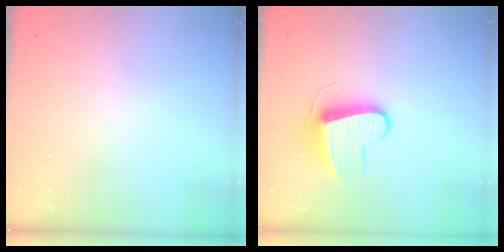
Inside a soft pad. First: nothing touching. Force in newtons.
{"total": 9.8, "press": 9.8, "slide": 0.3}